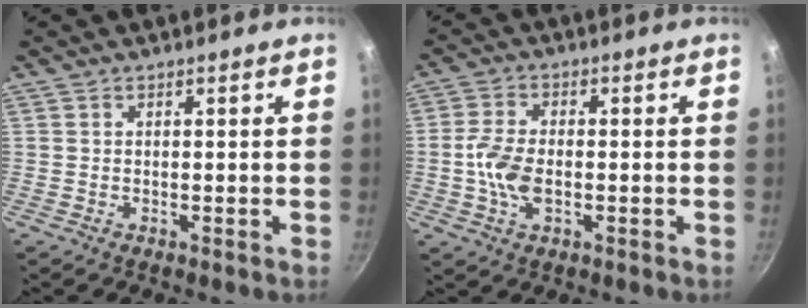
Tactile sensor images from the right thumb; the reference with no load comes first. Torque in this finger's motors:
{"motor_torque": [-0.66, 0.63, 0.90, 0.14, 0.32]}